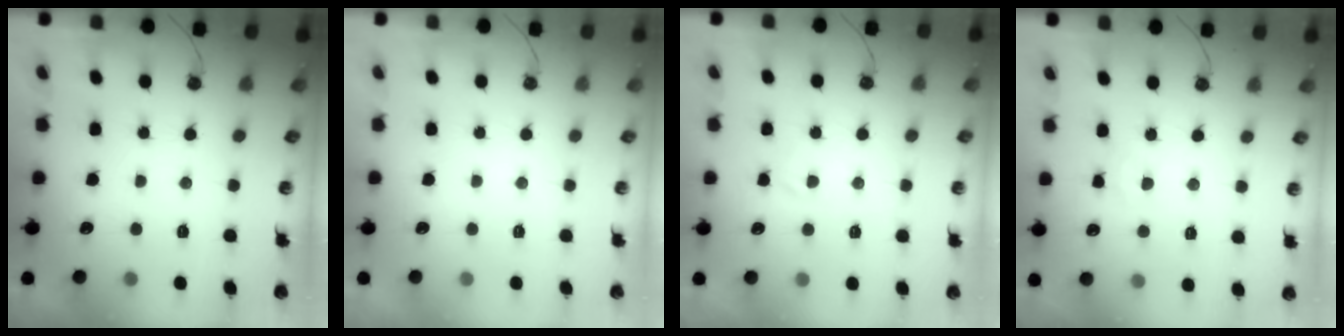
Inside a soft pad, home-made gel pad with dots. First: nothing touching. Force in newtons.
{"total": 0.0}
{"total": 0.9, "press": 0.9, "slide": 0.2}
{"total": 4.9, "press": 4.9, "slide": 0.7}